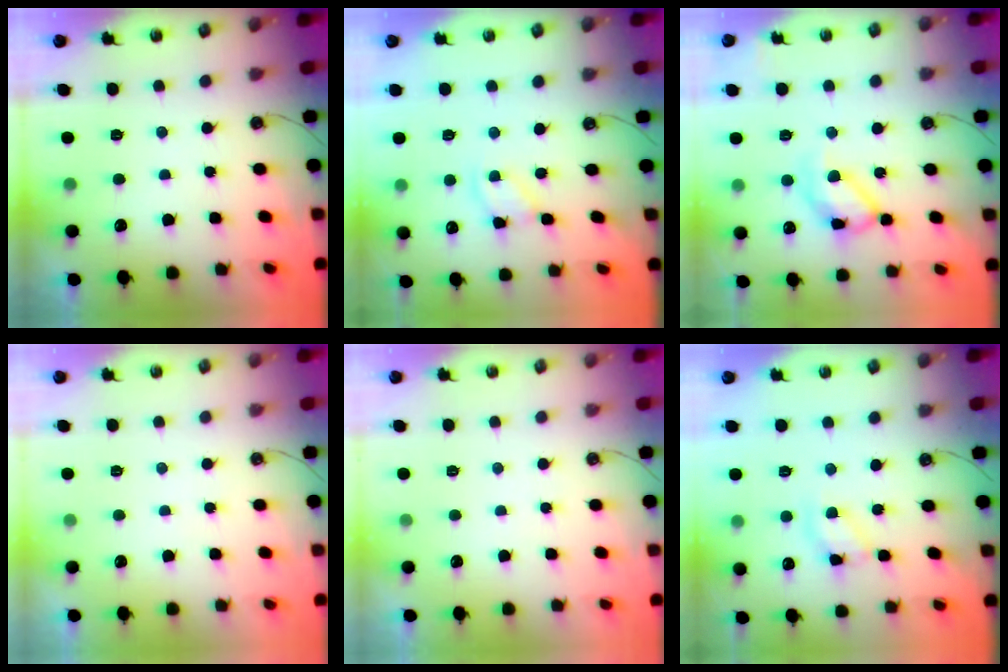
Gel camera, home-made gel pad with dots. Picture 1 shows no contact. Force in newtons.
{"total": 2.9, "press": 2.9, "slide": 0.1}
{"total": 13.2, "press": 13.1, "slide": 1.6}
{"total": 0.0}
{"total": 0.0}
{"total": 9.3, "press": 9.3, "slide": 0.6}